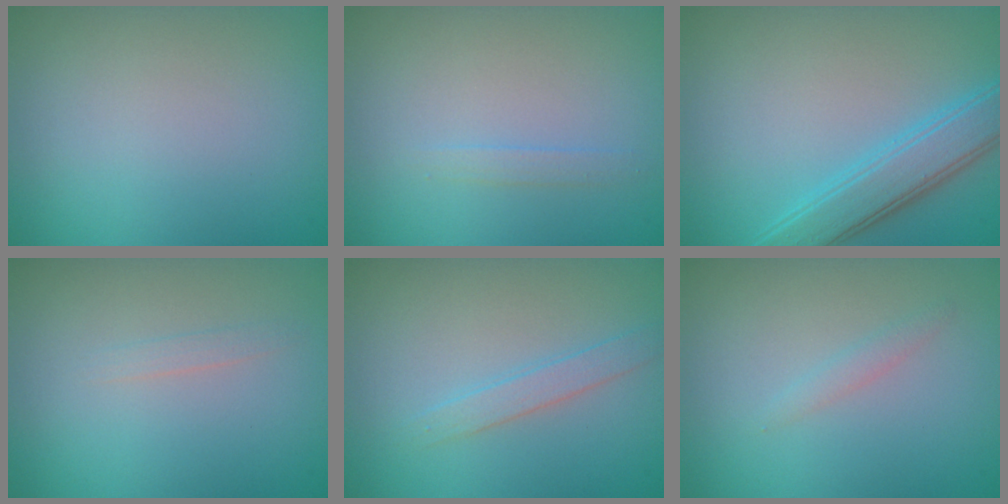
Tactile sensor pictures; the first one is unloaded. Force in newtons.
{"total": 0.8, "press": 0.8, "slide": 0.0}
{"total": 4.4, "press": 4.4, "slide": 0.1}
{"total": 0.7, "press": 0.7, "slide": 0.1}
{"total": 1.7, "press": 1.7, "slide": 0.1}
{"total": 0.9, "press": 0.9, "slide": 0.1}